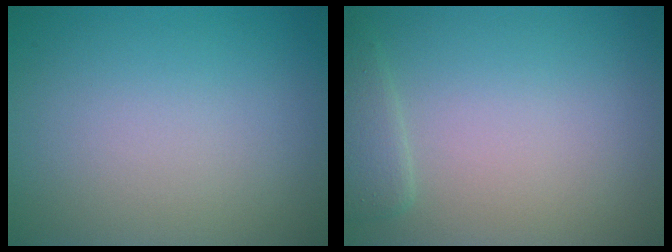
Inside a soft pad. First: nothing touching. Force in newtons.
{"total": 1.2, "press": 1.2, "slide": 0.1}